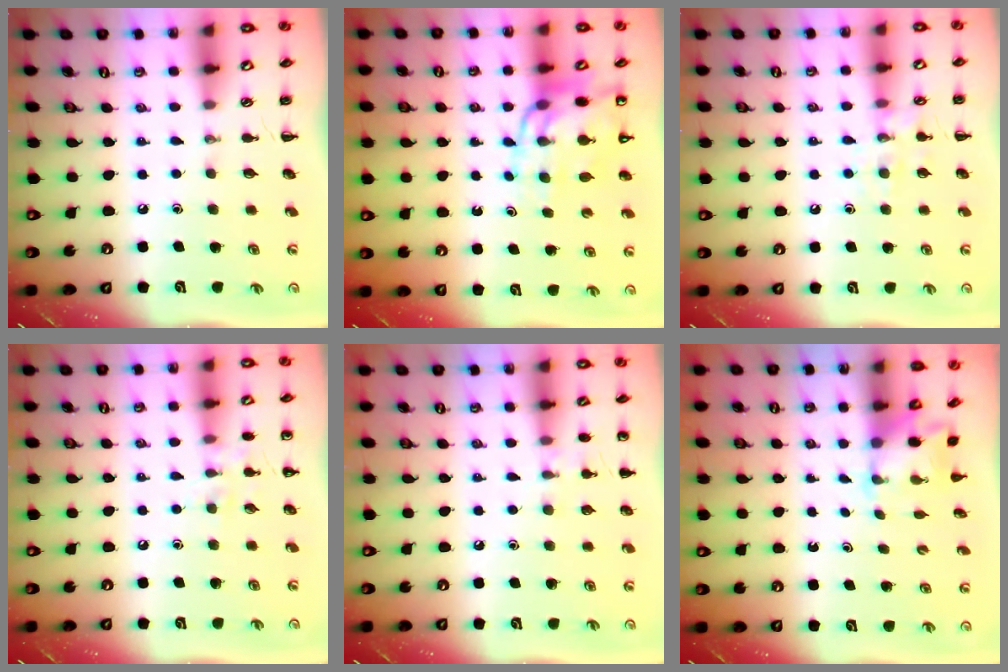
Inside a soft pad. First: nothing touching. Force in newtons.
{"total": 12.6, "press": 12.1, "slide": 3.5}
{"total": 8.6, "press": 8.6, "slide": 0.8}
{"total": 6.9, "press": 6.7, "slide": 1.8}
{"total": 6.3, "press": 6.0, "slide": 2.0}
{"total": 2.0, "press": 1.9, "slide": 0.6}